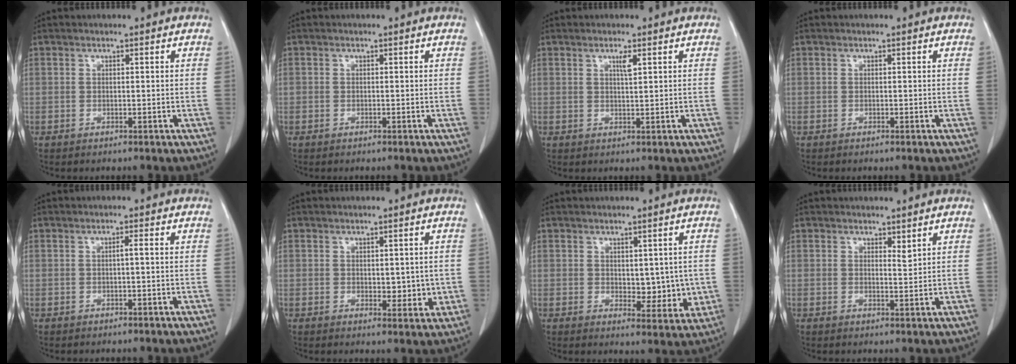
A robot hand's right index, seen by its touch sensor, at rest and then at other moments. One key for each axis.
{"total": 0.0}
{"total": 1.7, "fx": 0.9, "fy": 0.1, "fz": 1.5, "tx": -0.029, "ty": -0.003, "tz": 0.015}
{"total": 0.0}
{"total": 0.9, "fx": -0.1, "fy": -0.1, "fz": 0.9, "tx": -0.015, "ty": 0.002, "tz": -0.001}
{"total": 3.2, "fx": 0.1, "fy": 1.9, "fz": 2.5, "tx": -0.026, "ty": -0.005, "tz": 0.009}
{"total": 5.3, "fx": 0.2, "fy": 3.0, "fz": 4.3, "tx": -0.045, "ty": -0.007, "tz": 0.015}
{"total": 1.3, "fx": 1.0, "fy": 0.3, "fz": 0.8, "tx": -0.014, "ty": -0.009, "tz": 0.017}